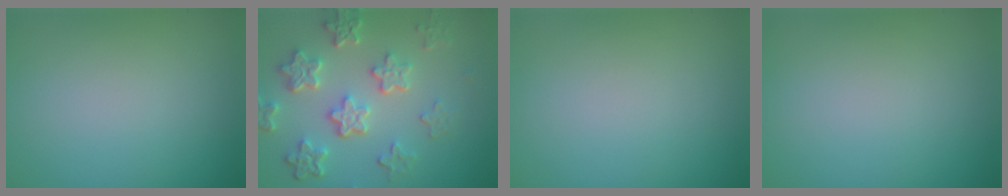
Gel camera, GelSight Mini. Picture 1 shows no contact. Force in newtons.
{"total": 6.0, "press": 4.5, "slide": 4.0}
{"total": 0.0}
{"total": 0.0}